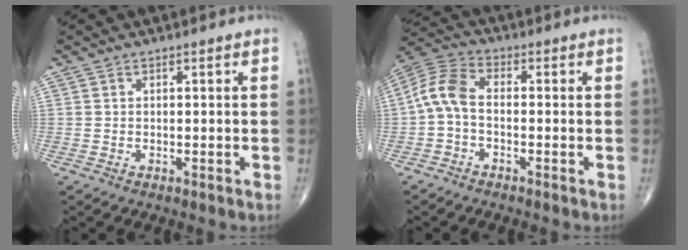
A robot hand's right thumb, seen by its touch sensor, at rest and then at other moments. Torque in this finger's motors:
{"motor_torque": [-0.21, 0.35, 0.73, -0.19, 0.07]}